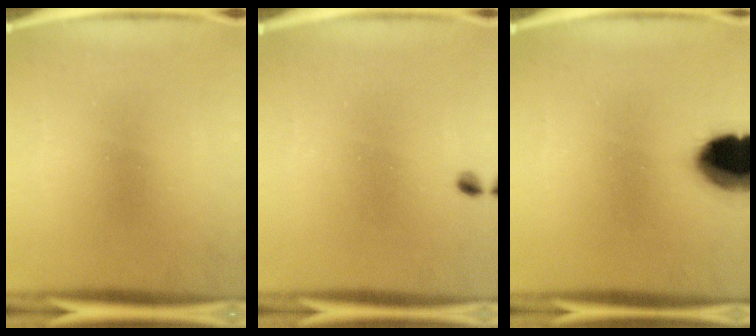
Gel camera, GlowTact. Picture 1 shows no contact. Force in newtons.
{"total": 1.0}
{"total": 14.7}